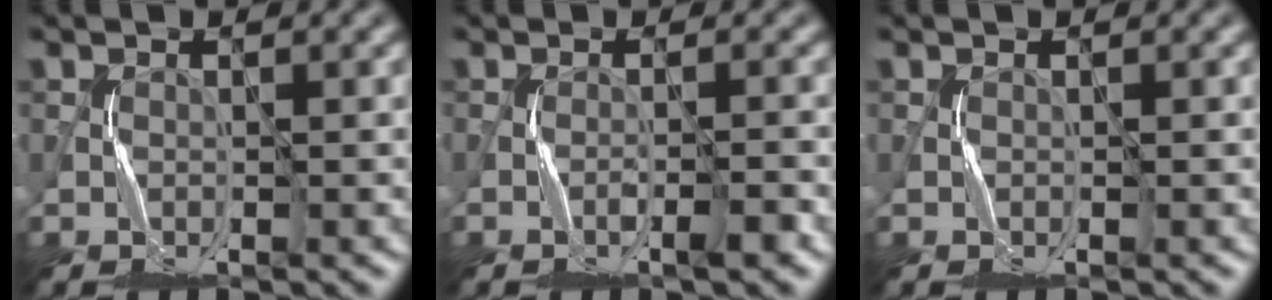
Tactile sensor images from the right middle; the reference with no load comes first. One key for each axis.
{"total": 2.0, "fx": -1.1, "fy": 0.1, "fz": 1.6, "tx": -0.025, "ty": 0.011, "tz": -0.022}
{"total": 0.0}